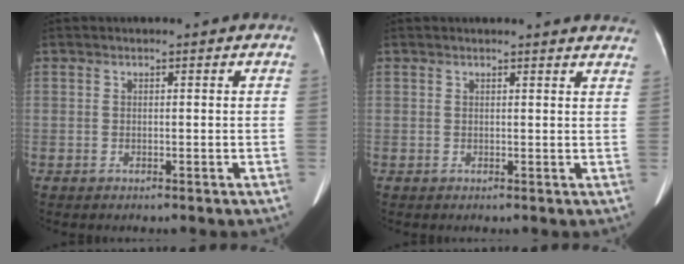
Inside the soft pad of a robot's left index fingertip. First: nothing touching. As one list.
[{"total": 6.4, "force": [6.2, 0.5, 1.1], "torque": [0.002, -0.013, 0.039]}]